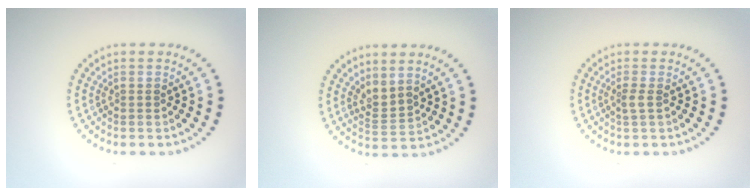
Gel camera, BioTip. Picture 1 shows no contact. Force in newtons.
{"total": 2.1, "press": 1.4, "slide": 1.6}
{"total": 1.1, "press": 0.8, "slide": 0.7}